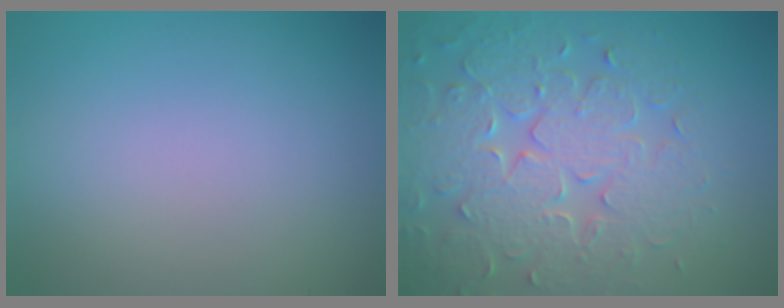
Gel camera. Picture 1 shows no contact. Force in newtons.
{"total": 7.4, "press": 6.0, "slide": 4.3}